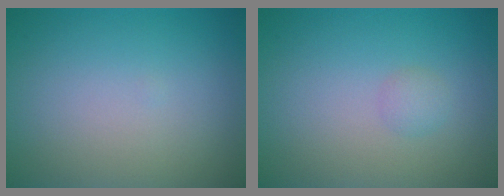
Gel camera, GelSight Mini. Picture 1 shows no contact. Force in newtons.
{"total": 1.0, "press": 1.0, "slide": 0.1}